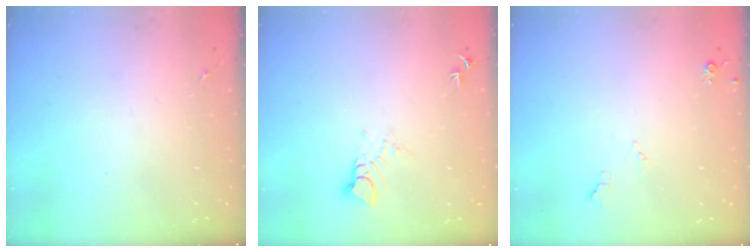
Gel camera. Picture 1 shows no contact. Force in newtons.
{"total": 4.7, "press": 4.7, "slide": 0.3}
{"total": 5.1, "press": 5.1, "slide": 0.8}